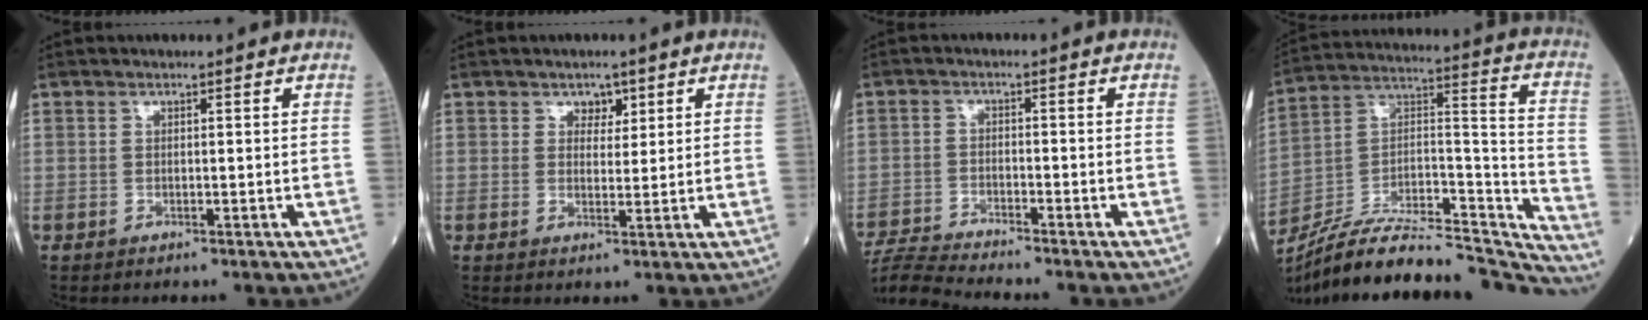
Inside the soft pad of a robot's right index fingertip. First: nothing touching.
{"total": 2.4, "force": [1.4, 1.6, 1.1], "torque": [-0.008, -0.001, 0.021]}
{"total": 7.5, "force": [-7.1, -1.9, 1.3], "torque": [-0.027, -0.012, -0.134]}
{"total": 27.8, "force": [-25.8, 3.8, 9.6], "torque": [-0.131, 0.023, -0.402]}